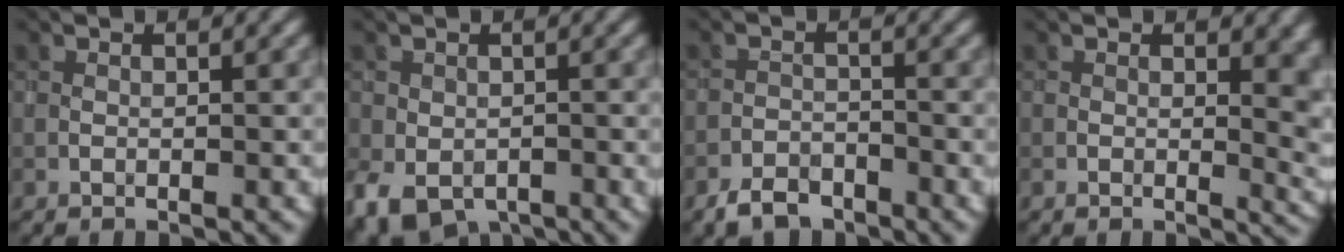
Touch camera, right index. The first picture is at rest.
{"total": 4.0, "force": [-2.1, 2.7, 2.0], "torque": [-0.036, -0.013, -0.033]}
{"total": 2.3, "force": [-2.1, 0.9, 0.3], "torque": [-0.004, 0.002, -0.045]}
{"total": 5.7, "force": [0.1, 2.9, 4.9], "torque": [-0.056, -0.005, 0.004]}